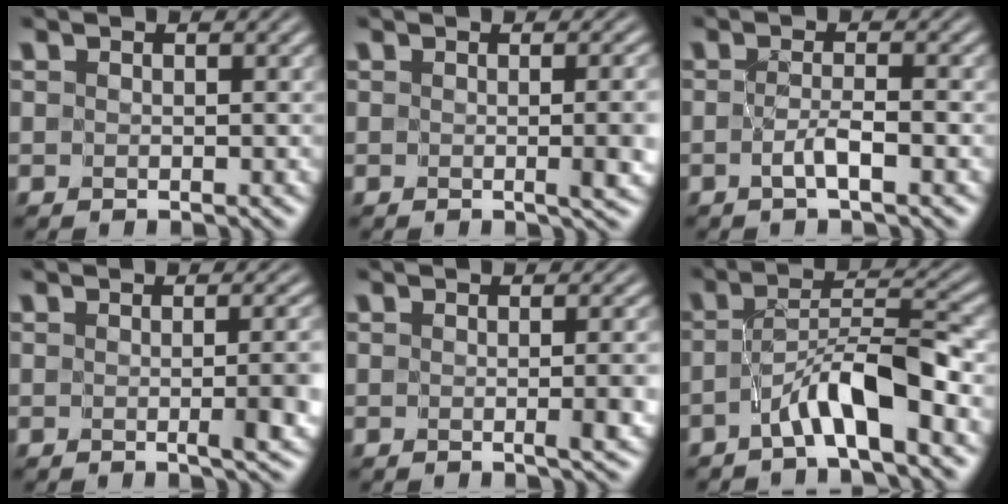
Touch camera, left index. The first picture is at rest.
{"total": 3.8, "force": [-0.3, 1.1, 3.7], "torque": [-0.031, -0.004, -0.001]}
{"total": 1.7, "force": [-0.9, -0.2, 1.4], "torque": [-0.028, -0.003, -0.017]}
{"total": 4.0, "force": [-0.5, 0.8, 3.9], "torque": [-0.042, -0.006, -0.004]}
{"total": 2.9, "force": [-0.4, 0.5, 2.8], "torque": [-0.034, -0.004, -0.004]}
{"total": 5.0, "force": [-2.6, 0.7, 4.2], "torque": [-0.074, 0.015, -0.049]}